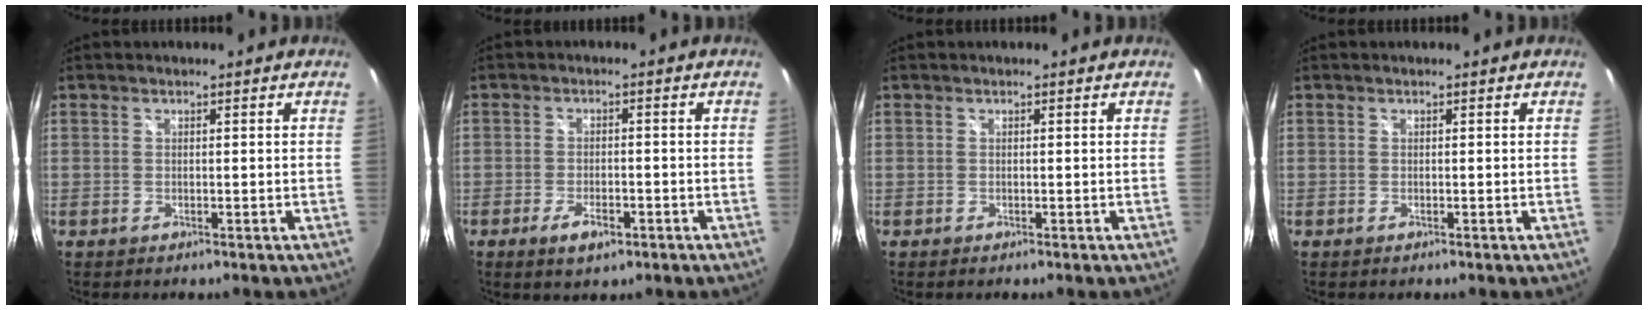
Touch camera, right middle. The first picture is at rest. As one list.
[{"total": 4.4, "force": [-2.4, 1.8, 3.3], "torque": [-0.073, -0.007, -0.040]}, {"total": 0.0}, {"total": 0.0}]